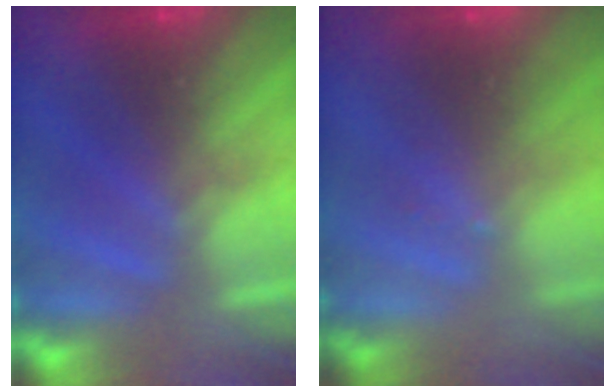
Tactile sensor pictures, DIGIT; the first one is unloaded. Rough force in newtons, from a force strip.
{"total": 1.3}